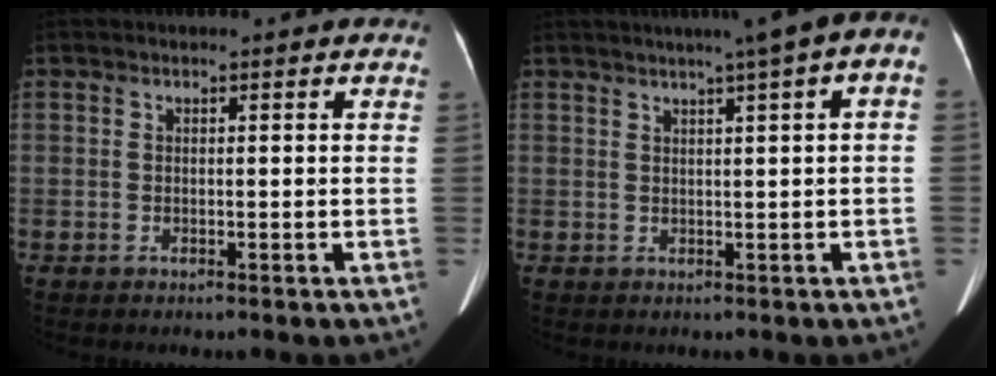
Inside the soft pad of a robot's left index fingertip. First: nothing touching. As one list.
[{"total": 8.7, "force": [4.0, 0.5, 7.7], "torque": [-0.101, 0.033, 0.044]}]